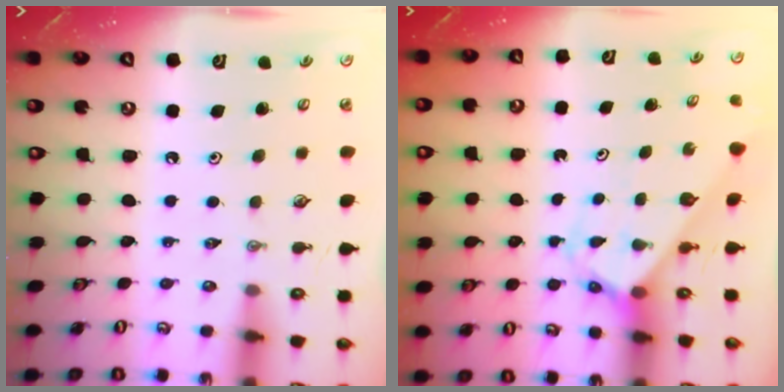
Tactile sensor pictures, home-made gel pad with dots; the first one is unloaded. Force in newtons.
{"total": 3.0, "press": 3.0, "slide": 0.2}